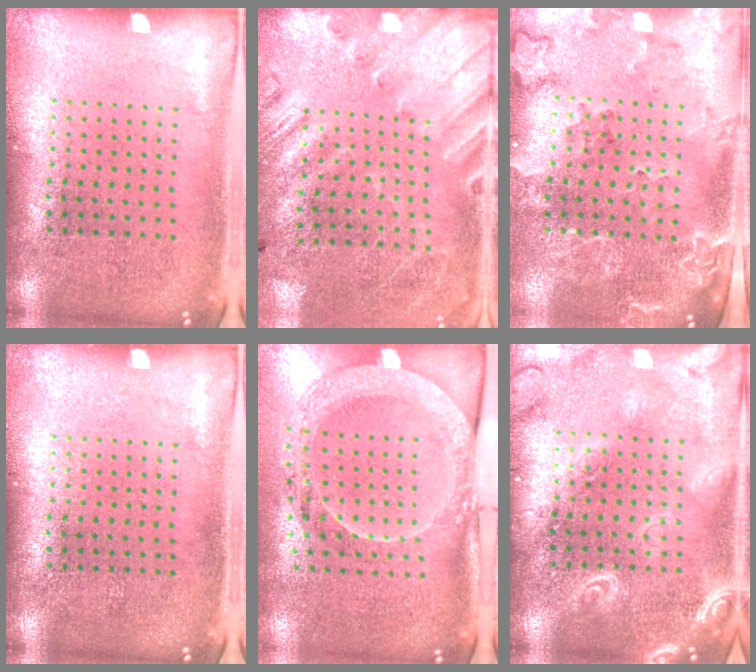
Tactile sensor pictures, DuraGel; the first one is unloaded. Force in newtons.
{"total": 2.6, "press": 1.8, "slide": 1.8}
{"total": 2.0, "press": 1.9, "slide": 0.7}
{"total": 0.0}
{"total": 2.0, "press": 2.0, "slide": 0.2}
{"total": 3.9, "press": 3.8, "slide": 0.6}